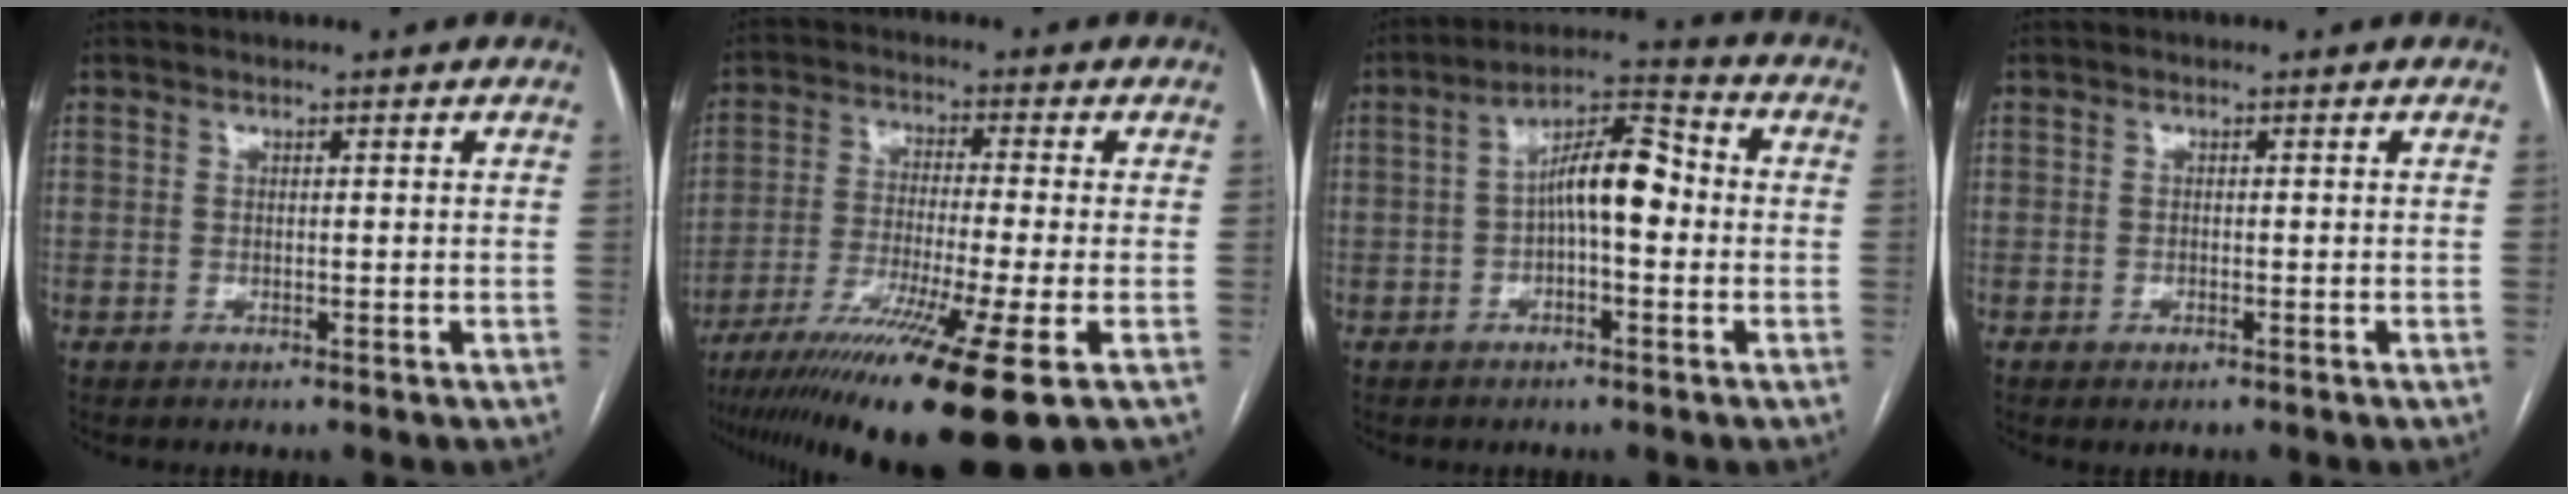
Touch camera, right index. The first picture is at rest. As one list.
[{"total": 17.3, "force": [-10.9, -1.0, 13.4], "torque": [-0.219, -0.047, -0.182]}, {"total": 8.7, "force": [-0.5, 2.7, 8.3], "torque": [-0.144, 0.034, -0.010]}, {"total": 0.8, "force": [-0.5, 0.3, 0.5], "torque": [-0.008, -0.001, -0.003]}]